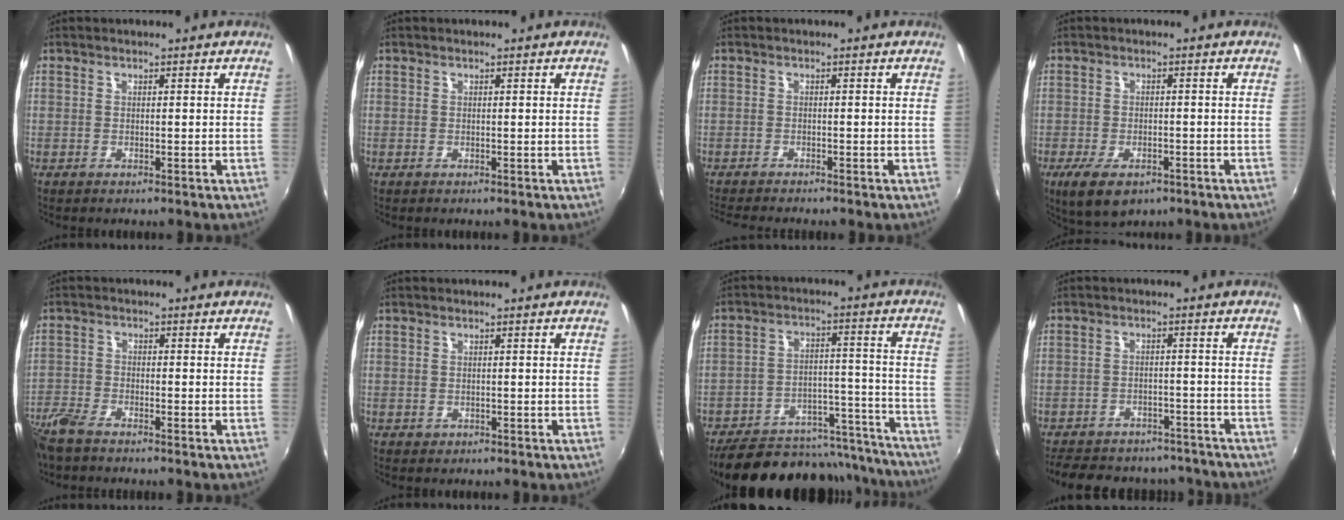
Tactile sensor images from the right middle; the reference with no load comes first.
{"total": 0.0}
{"total": 4.7, "force": [-4.4, 0.1, 1.8], "torque": [-0.043, -0.020, -0.076]}
{"total": 7.8, "force": [-4.6, 3.7, 5.1], "torque": [-0.115, -0.030, -0.077]}
{"total": 6.6, "force": [-5.6, 1.7, 3.1], "torque": [-0.086, -0.020, -0.115]}
{"total": 0.6, "force": [-0.3, 0.6, 0.1], "torque": [-0.001, -0.003, -0.003]}
{"total": 25.4, "force": [-22.1, 9.4, 8.2], "torque": [-0.153, 0.043, -0.277]}
{"total": 18.9, "force": [-16.0, 7.8, 6.4], "torque": [-0.148, 0.019, -0.202]}